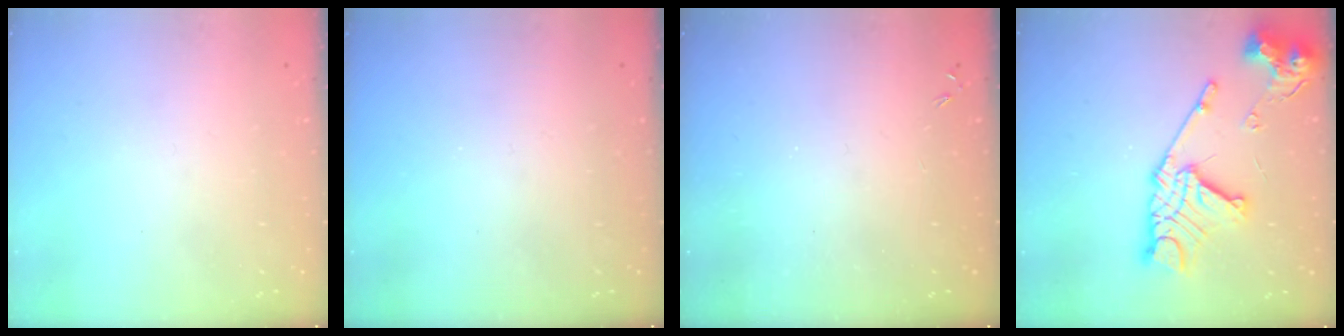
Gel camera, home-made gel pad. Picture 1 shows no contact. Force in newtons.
{"total": 0.0}
{"total": 0.0}
{"total": 18.5, "press": 18.4, "slide": 2.1}